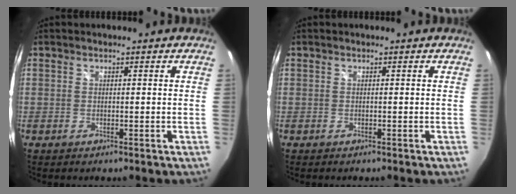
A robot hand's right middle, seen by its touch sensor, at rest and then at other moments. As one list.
[{"total": 0.0}]